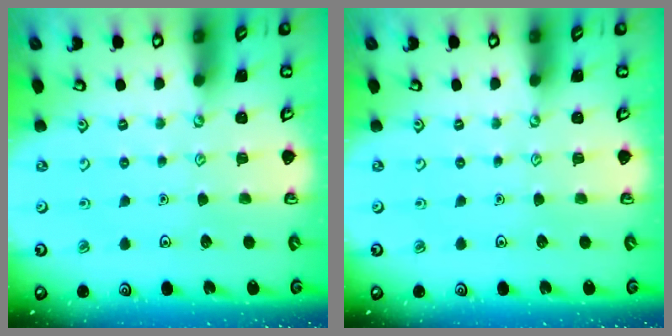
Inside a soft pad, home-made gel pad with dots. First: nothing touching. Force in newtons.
{"total": 0.0}